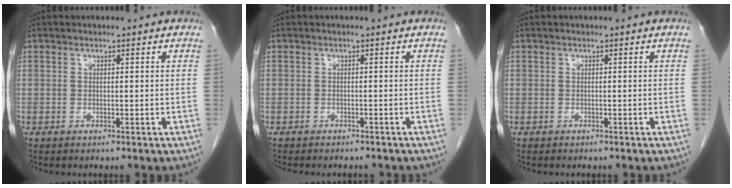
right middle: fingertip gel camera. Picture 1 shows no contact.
{"total": 5.5, "force": [-4.9, 1.6, 1.9], "torque": [-0.020, -0.002, -0.062]}
{"total": 0.5, "force": [-0.4, 0.2, 0.2], "torque": [-0.008, 0.001, -0.005]}